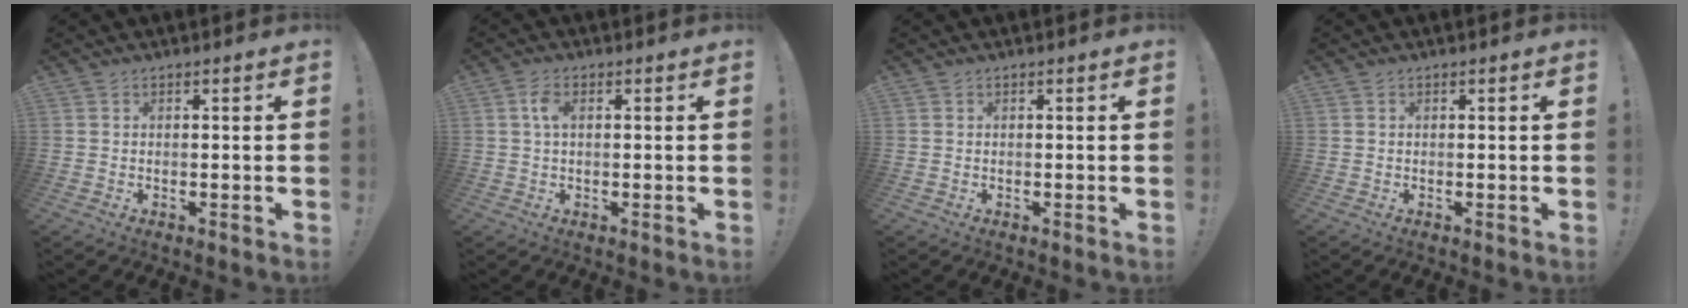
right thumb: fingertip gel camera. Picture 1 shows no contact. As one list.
[{"total": 4.0, "force": [0.9, 2.3, 3.1], "torque": [-0.057, 0.007, 0.014]}, {"total": 0.0}, {"total": 0.0}]